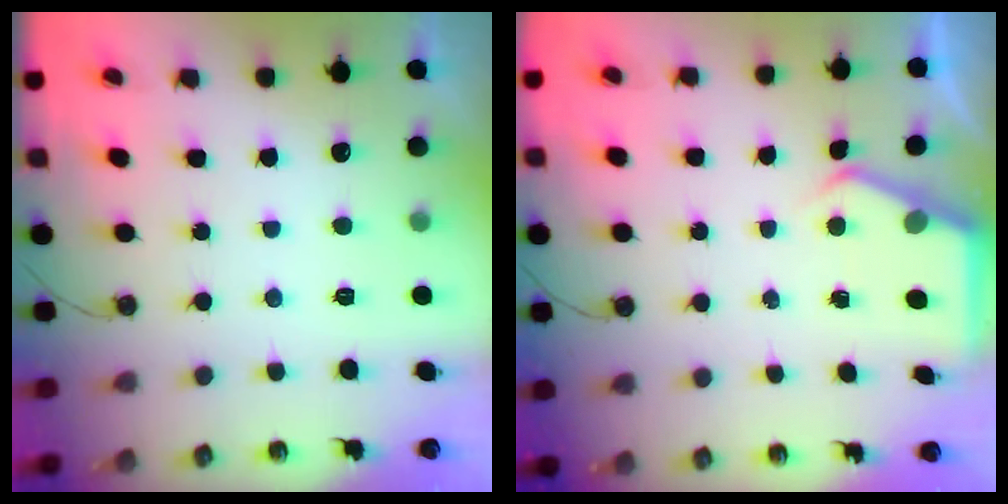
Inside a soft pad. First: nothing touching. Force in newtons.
{"total": 3.9, "press": 3.9, "slide": 0.2}